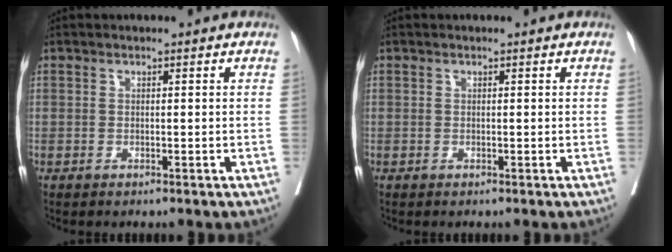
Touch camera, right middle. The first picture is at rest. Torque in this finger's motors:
{"motor_torque": [0.00, 0.00, 0.00, 0.00]}